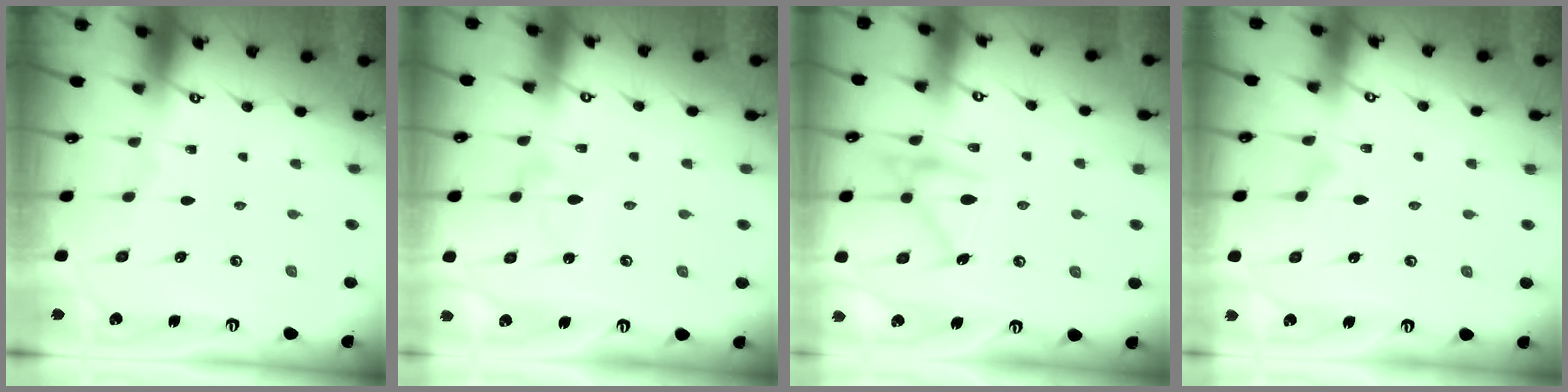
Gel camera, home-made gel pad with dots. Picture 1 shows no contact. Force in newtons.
{"total": 5.7, "press": 5.7, "slide": 0.4}
{"total": 16.4, "press": 16.4, "slide": 0.8}
{"total": 6.8, "press": 6.8, "slide": 0.4}